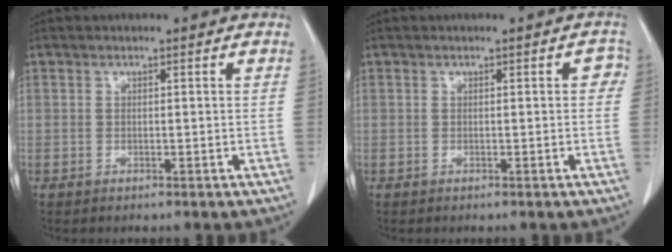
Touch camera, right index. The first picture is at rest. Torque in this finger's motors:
{"motor_torque": [0.10, 0.07, 0.00, 0.00]}